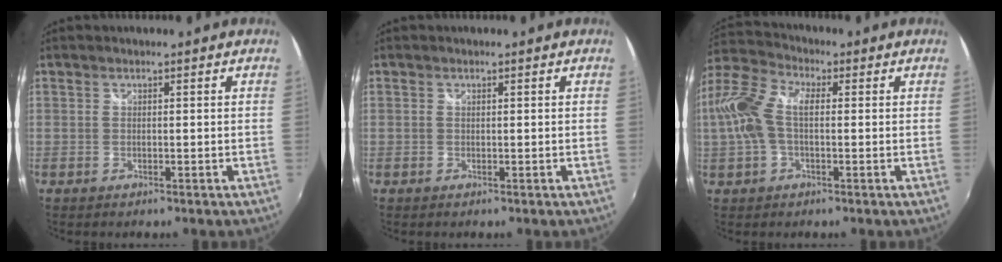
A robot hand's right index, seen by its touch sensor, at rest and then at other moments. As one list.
[{"total": 0.0}, {"total": 12.8, "force": [0.3, 7.3, 10.5], "torque": [-0.231, 0.024, 0.000]}]